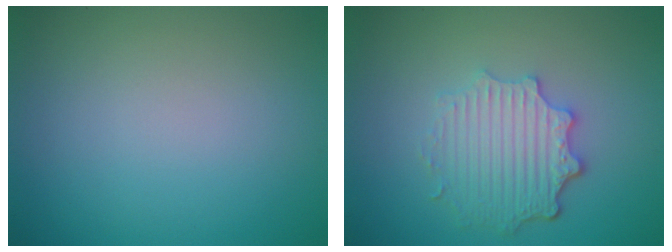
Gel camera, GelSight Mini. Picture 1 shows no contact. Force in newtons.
{"total": 4.6, "press": 3.6, "slide": 2.8}